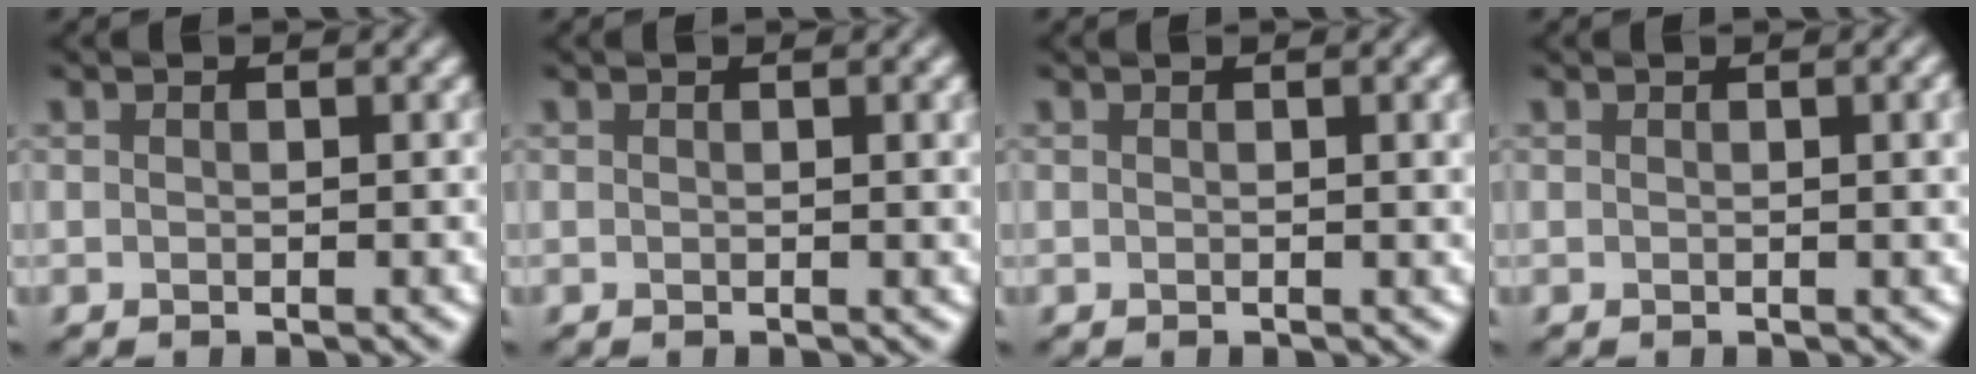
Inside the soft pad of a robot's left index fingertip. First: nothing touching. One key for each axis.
{"total": 1.2, "fx": 0.3, "fy": 0.3, "fz": 1.2, "tx": -0.012, "ty": 0.001, "tz": 0.002}
{"total": 1.4, "fx": 0.3, "fy": 0.4, "fz": 1.4, "tx": -0.014, "ty": 0.002, "tz": 0.003}
{"total": 1.8, "fx": 0.3, "fy": 0.5, "fz": 1.7, "tx": -0.016, "ty": 0.004, "tz": 0.001}